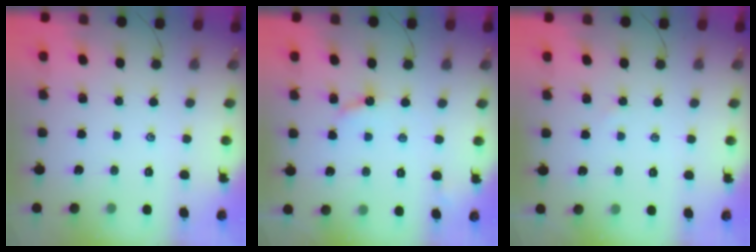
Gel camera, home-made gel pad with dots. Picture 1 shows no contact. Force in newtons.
{"total": 4.0, "press": 3.9, "slide": 0.5}
{"total": 2.4, "press": 2.4, "slide": 0.3}